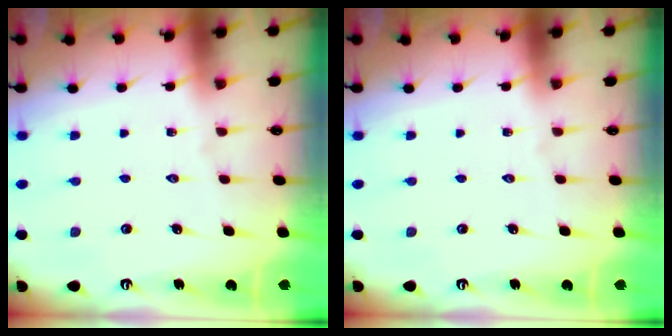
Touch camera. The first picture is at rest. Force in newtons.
{"total": 0.0}